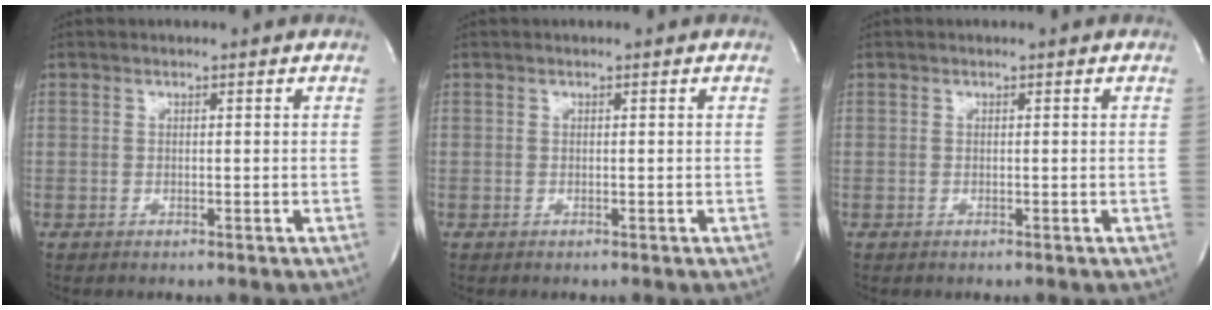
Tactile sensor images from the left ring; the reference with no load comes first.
{"total": 0.0}
{"total": 0.0}